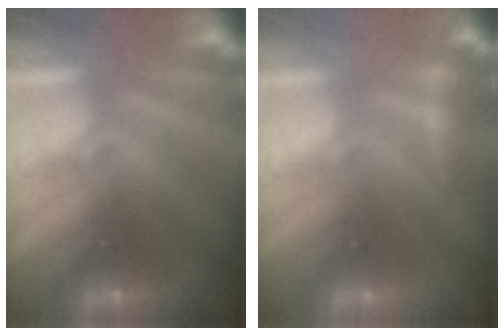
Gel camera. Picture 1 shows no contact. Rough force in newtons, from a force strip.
{"total": 2.5}